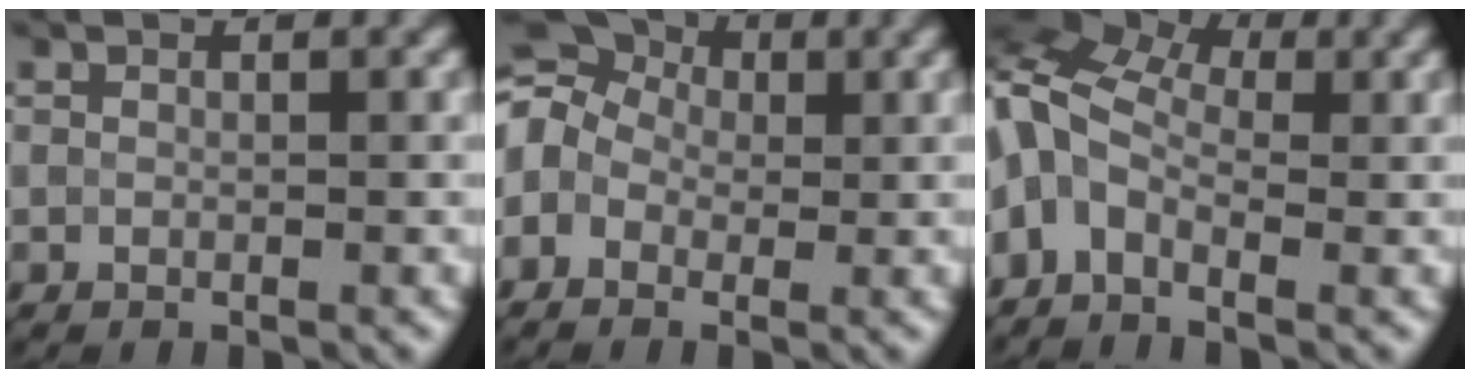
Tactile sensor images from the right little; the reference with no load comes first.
{"total": 8.3, "force": [0.4, 7.1, 4.4], "torque": [-0.096, 0.040, -0.043]}
{"total": 7.0, "force": [-0.2, 4.6, 5.3], "torque": [-0.119, 0.014, -0.024]}